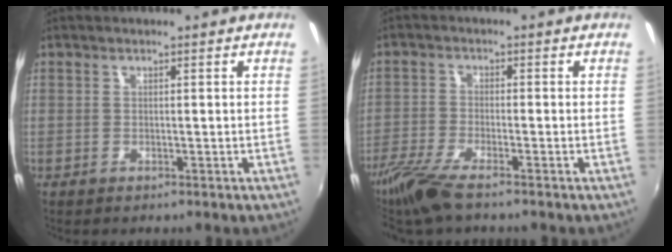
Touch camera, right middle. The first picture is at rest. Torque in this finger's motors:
{"motor_torque": [1.09, -0.92, 0.39, 0.11]}